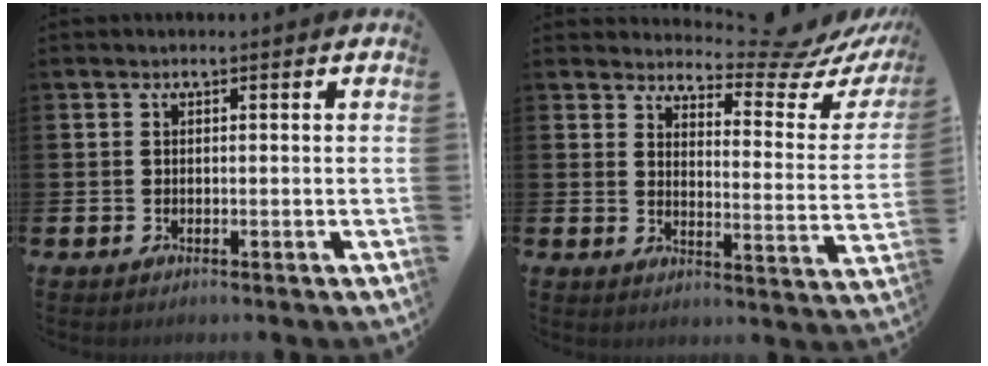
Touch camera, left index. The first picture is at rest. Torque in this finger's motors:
{"motor_torque": [-0.48, -0.79, -0.01, 0.01]}